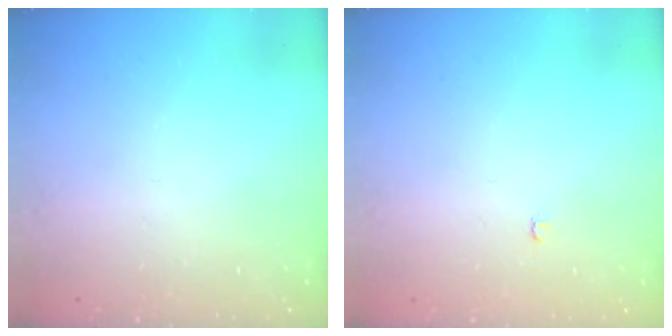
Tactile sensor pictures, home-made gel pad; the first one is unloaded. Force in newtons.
{"total": 2.1, "press": 2.1, "slide": 0.2}